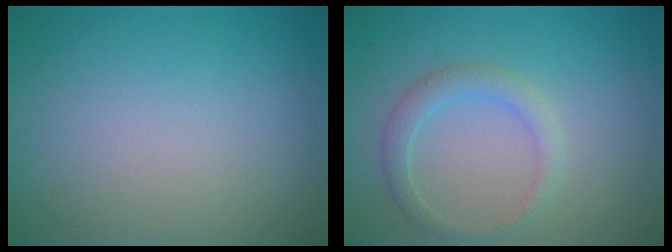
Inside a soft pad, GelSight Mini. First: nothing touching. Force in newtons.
{"total": 2.1, "press": 2.1, "slide": 0.1}